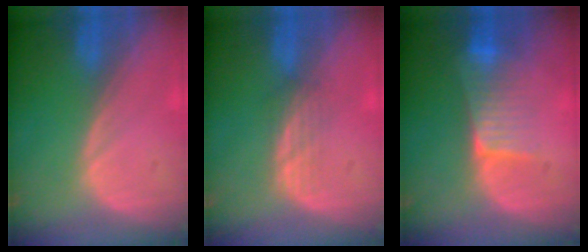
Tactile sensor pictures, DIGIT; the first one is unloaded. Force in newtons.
{"total": 2.4, "press": 2.4, "slide": 0.5}
{"total": 6.3, "press": 5.5, "slide": 3.1}